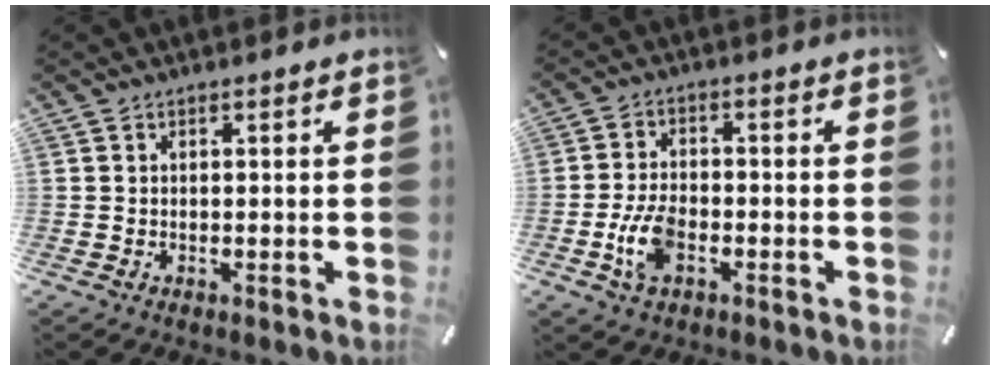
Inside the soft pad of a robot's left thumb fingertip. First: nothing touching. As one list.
[{"total": 8.0, "force": [-2.7, 4.6, 6.0], "torque": [-0.133, 0.005, -0.051]}]